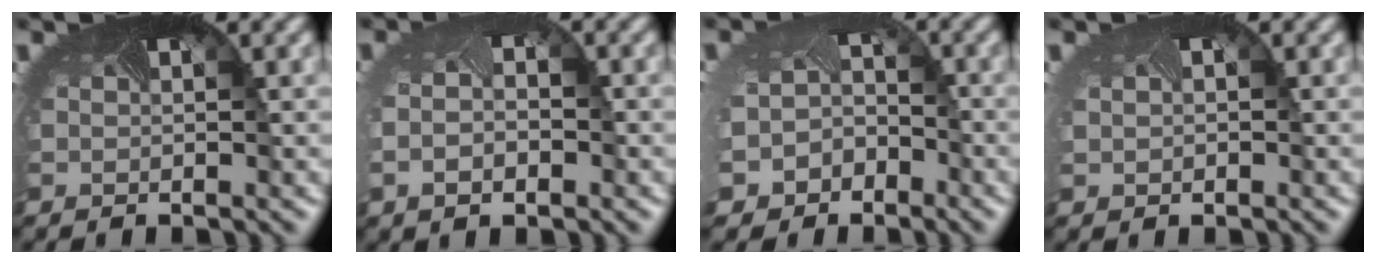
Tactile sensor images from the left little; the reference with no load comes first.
{"total": 2.7, "force": [-0.5, 1.6, 2.1], "torque": [-0.048, -0.010, -0.008]}
{"total": 4.4, "force": [-3.0, 3.1, 0.6], "torque": [-0.011, -0.018, -0.041]}
{"total": 1.3, "force": [0.2, 1.2, 0.4], "torque": [-0.016, 0.004, 0.012]}